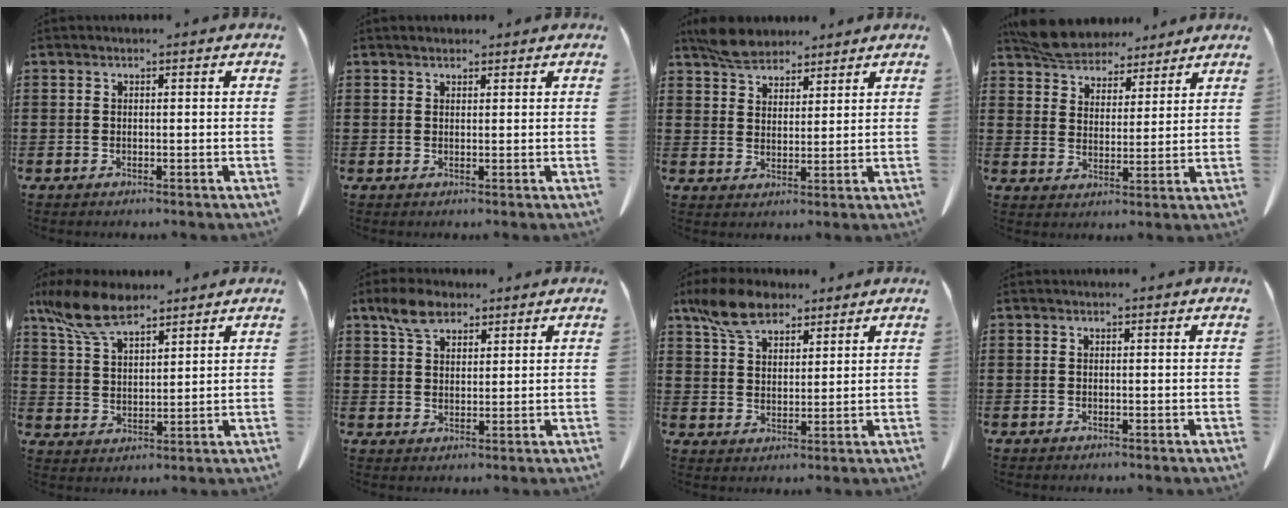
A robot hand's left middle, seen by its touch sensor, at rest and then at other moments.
{"total": 1.2, "force": [1.1, 0.3, 0.2], "torque": [-0.006, -0.001, 0.023]}
{"total": 5.4, "force": [4.8, 2.0, 1.4], "torque": [-0.042, -0.004, 0.093]}
{"total": 6.8, "force": [6.5, 2.0, 1.1], "torque": [-0.050, -0.022, 0.124]}
{"total": 8.9, "force": [6.7, 3.2, 5.0], "torque": [-0.124, -0.013, 0.127]}
{"total": 5.2, "force": [3.5, 2.8, 2.5], "torque": [-0.055, 0.006, 0.066]}
{"total": 8.2, "force": [6.2, 3.7, 4.0], "torque": [-0.099, -0.002, 0.119]}
{"total": 0.0}